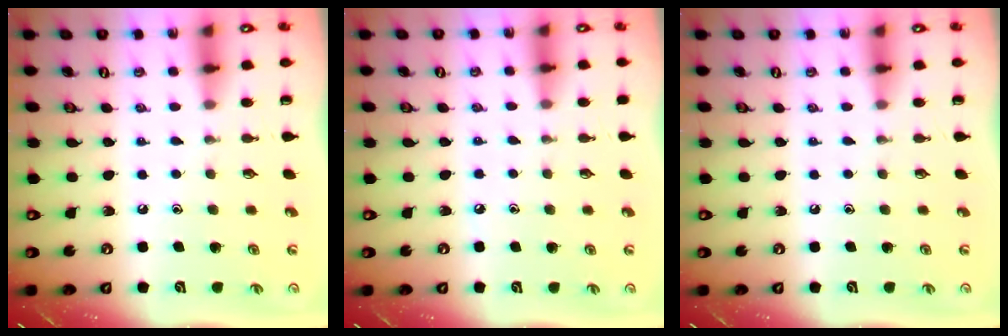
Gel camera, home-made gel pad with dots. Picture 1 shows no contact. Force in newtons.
{"total": 2.3, "press": 2.3, "slide": 0.4}
{"total": 0.0}